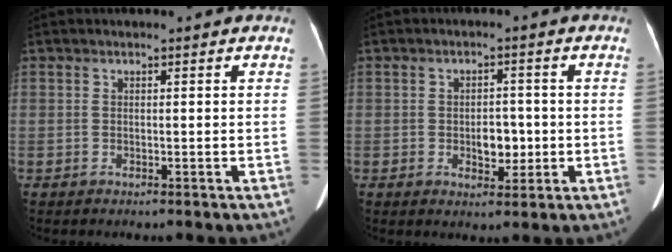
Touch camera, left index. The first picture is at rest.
{"total": 4.0, "force": [-0.7, 2.4, 3.1], "torque": [-0.044, 0.004, -0.006]}